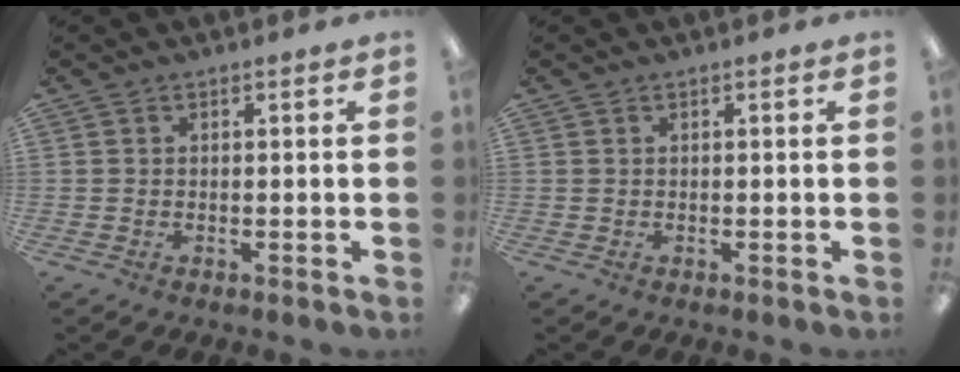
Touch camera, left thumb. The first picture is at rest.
{"total": 0.0}